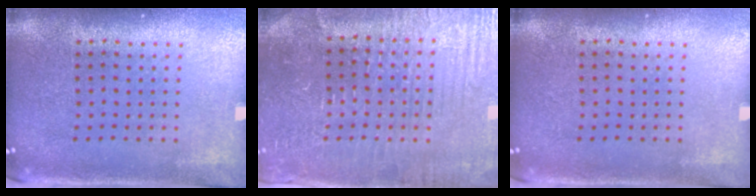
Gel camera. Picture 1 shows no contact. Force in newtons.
{"total": 4.0, "press": 3.9, "slide": 0.9}
{"total": 0.0}